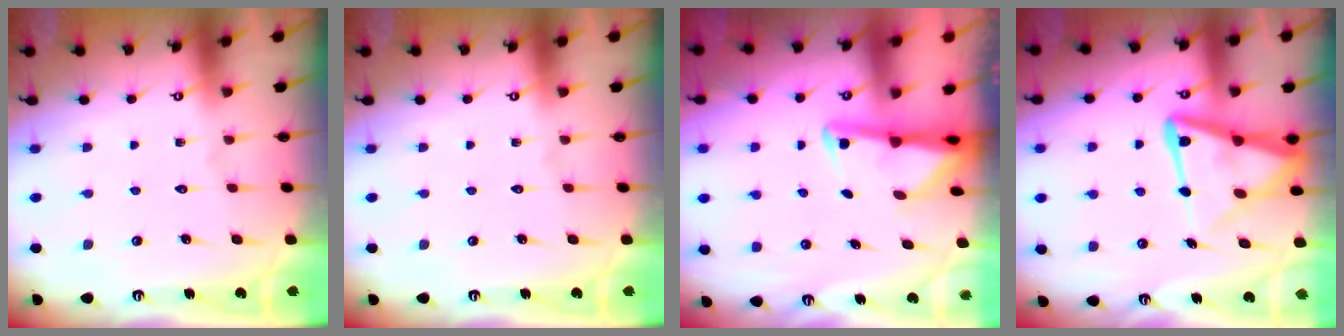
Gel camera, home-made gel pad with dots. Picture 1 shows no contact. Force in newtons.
{"total": 0.0}
{"total": 3.0, "press": 2.9, "slide": 0.7}
{"total": 14.1, "press": 14.1, "slide": 1.5}